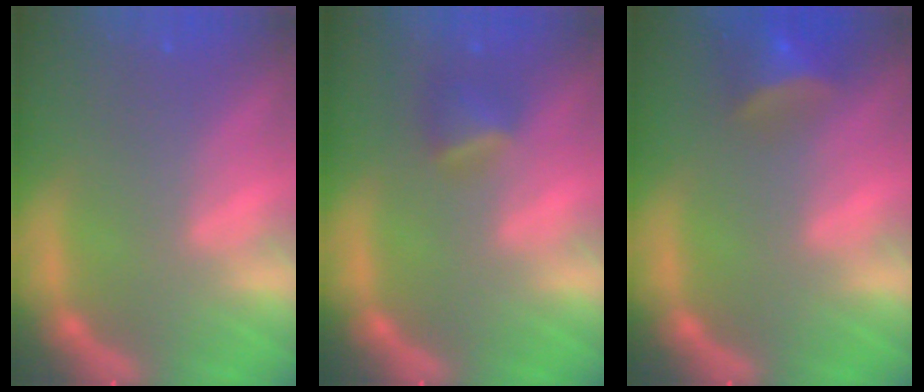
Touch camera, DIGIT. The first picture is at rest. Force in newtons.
{"total": 2.4}
{"total": 5.0}